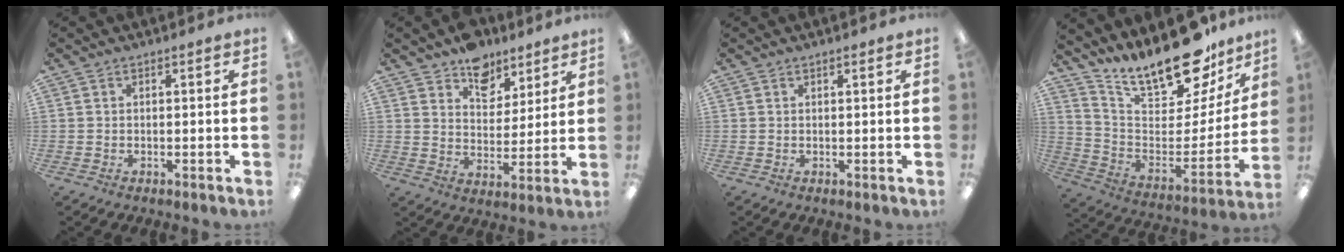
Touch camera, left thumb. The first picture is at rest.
{"total": 9.7, "force": [7.9, 5.6, 1.4], "torque": [-0.020, -0.057, 0.148]}
{"total": 0.6, "force": [0.5, 0.1, 0.3], "torque": [-0.006, 0.001, 0.009]}
{"total": 21.7, "force": [18.0, 7.1, 9.9], "torque": [-0.156, -0.133, 0.309]}